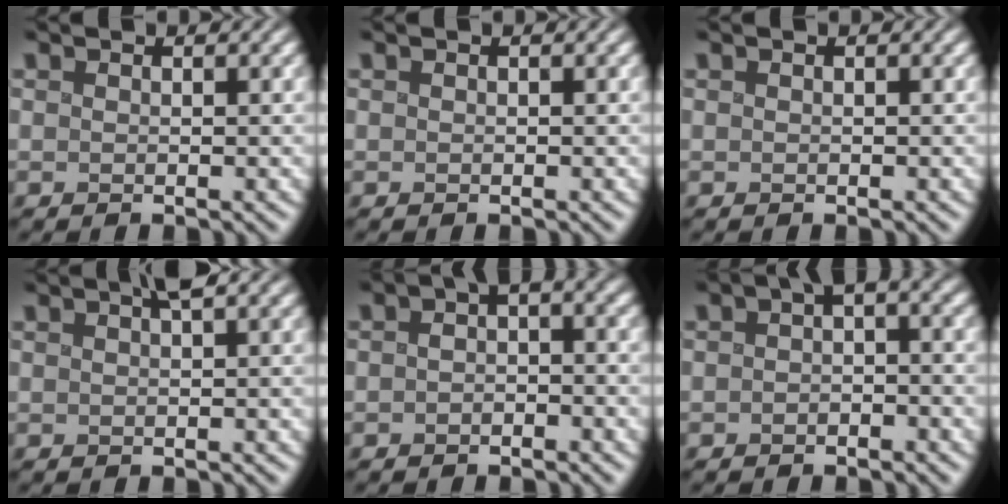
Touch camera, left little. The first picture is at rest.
{"total": 0.0}
{"total": 0.0}
{"total": 2.1, "force": [0.9, 0.5, 1.8], "torque": [-0.023, 0.006, 0.011]}
{"total": 3.7, "force": [-0.2, 2.4, 2.8], "torque": [-0.029, 0.012, -0.010]}
{"total": 4.0, "force": [0.1, 2.4, 3.2], "torque": [-0.032, 0.012, -0.006]}